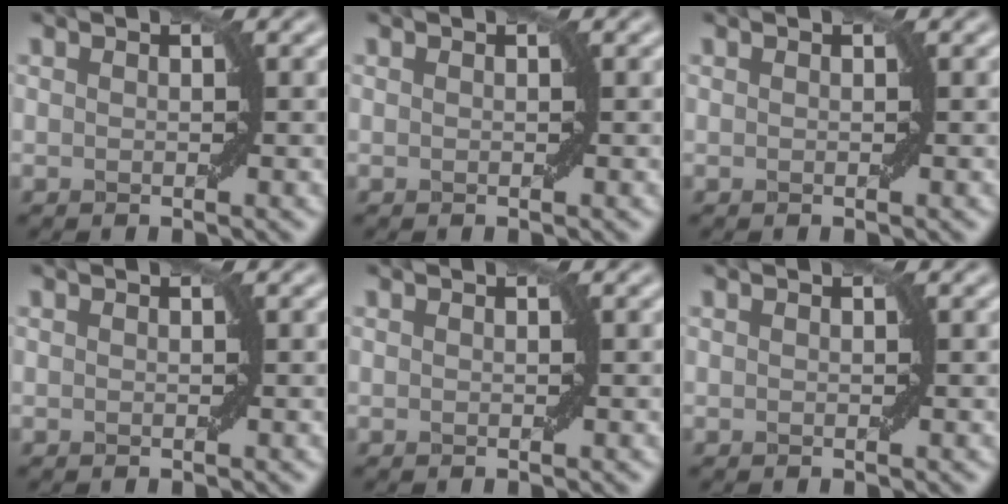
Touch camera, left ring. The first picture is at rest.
{"total": 0.0}
{"total": 0.0}
{"total": 0.0}
{"total": 0.0}
{"total": 0.0}